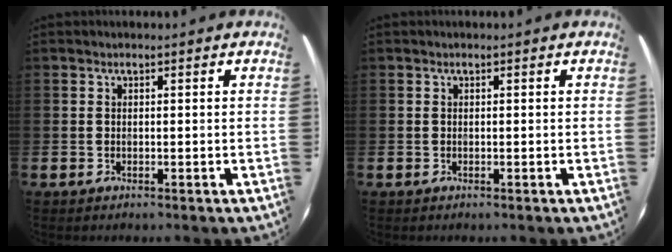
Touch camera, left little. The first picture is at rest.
{"total": 0.0}